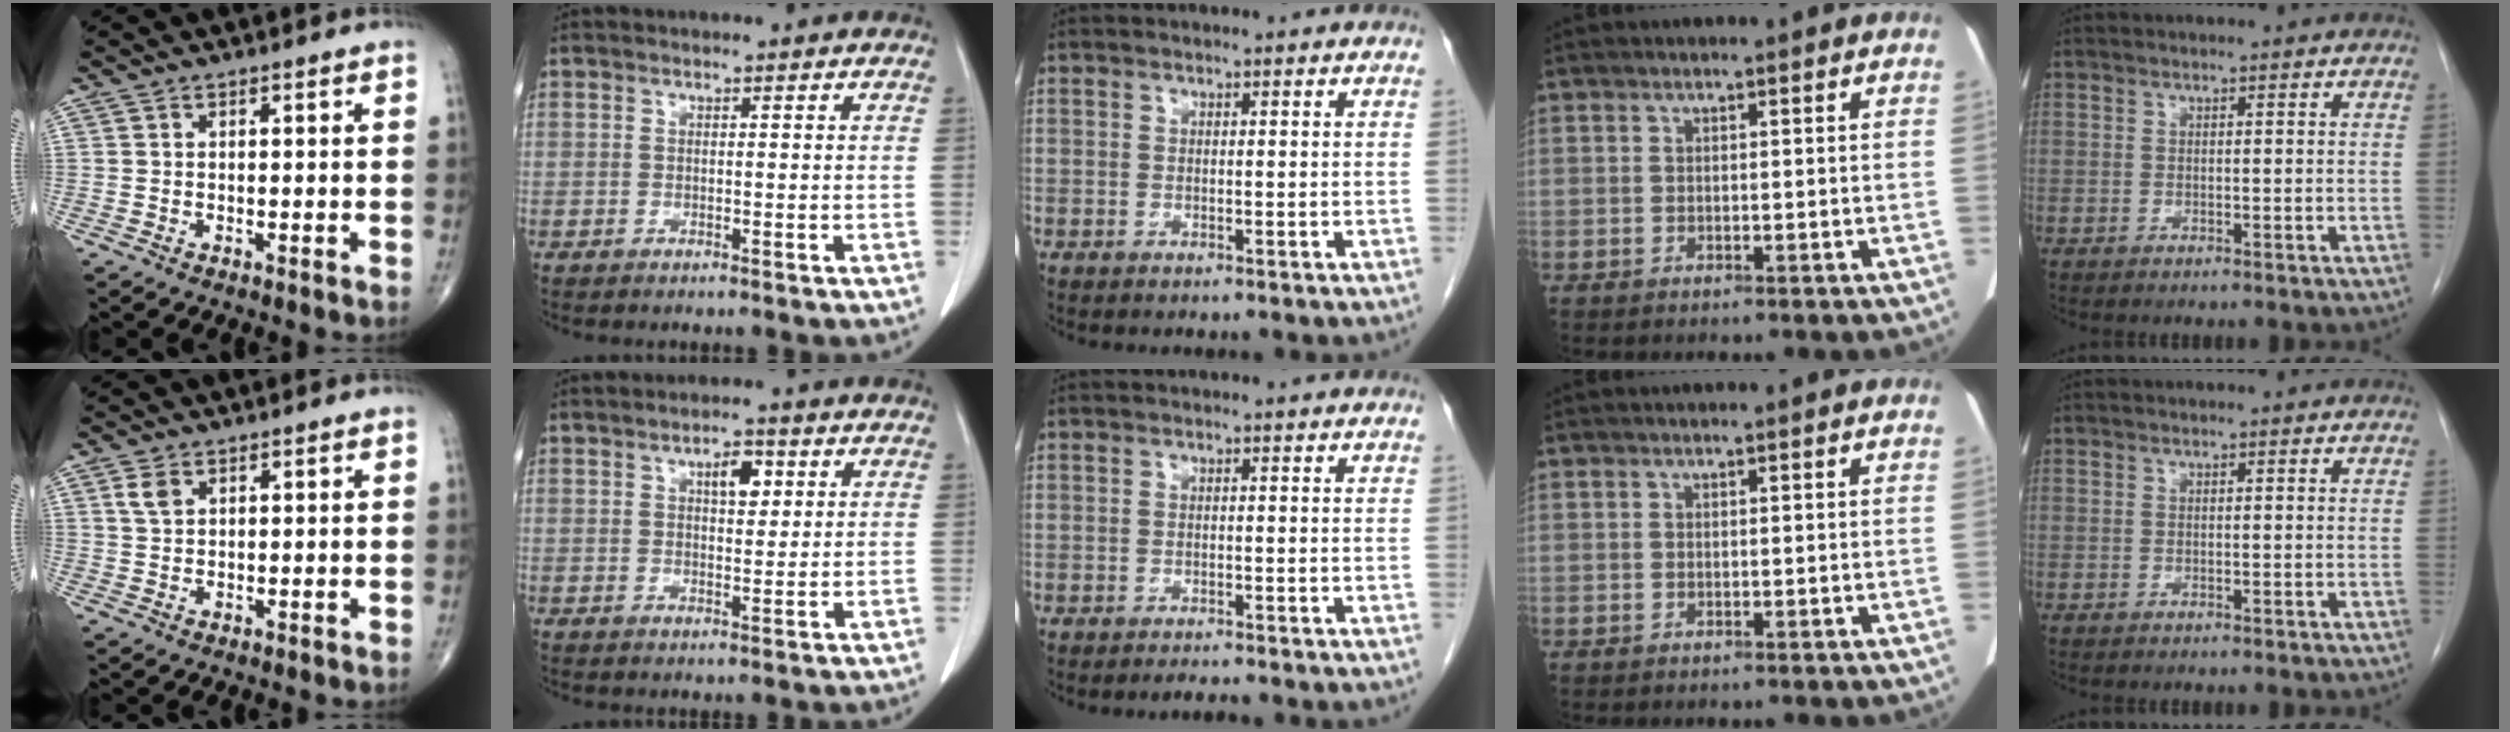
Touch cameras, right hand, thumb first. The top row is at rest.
{"thumb": {"total": 2.8, "force": [1.3, 1.7, 1.7], "torque": [-0.032, 0.001, 0.029]}, "index": {"total": 4.0, "force": [1.6, 1.7, 3.2], "torque": [-0.050, 0.002, 0.023]}, "middle": {"total": 1.3, "force": [-1.3, -0.1, 0.4], "torque": [-0.009, -0.005, -0.017]}}